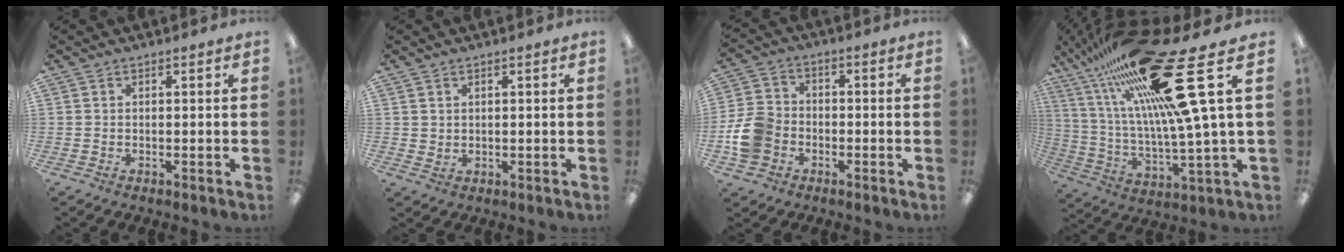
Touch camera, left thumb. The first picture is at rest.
{"total": 1.7, "force": [1.2, 1.3, 0.2], "torque": [0.002, -0.002, 0.020]}
{"total": 9.5, "force": [-2.7, 7.8, 4.7], "torque": [-0.110, 0.030, -0.048]}
{"total": 33.5, "force": [15.5, 9.1, 28.3], "torque": [-0.481, -0.092, 0.248]}